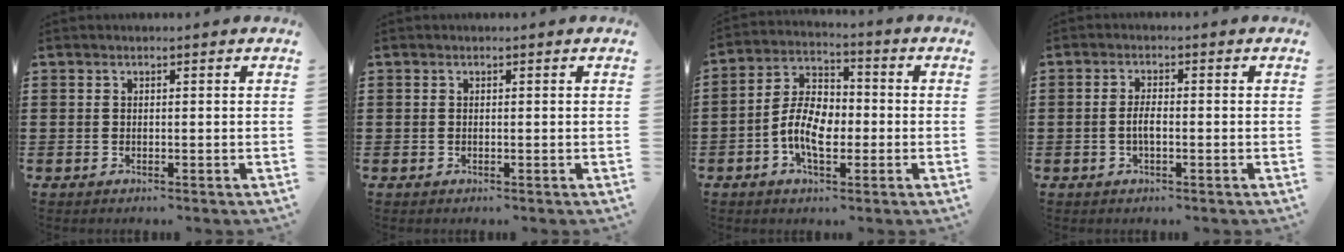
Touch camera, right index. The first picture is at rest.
{"total": 0.0}
{"total": 8.1, "force": [-2.1, 4.5, 6.3], "torque": [-0.146, 0.006, -0.047]}
{"total": 2.4, "force": [-0.6, 0.8, 2.2], "torque": [-0.047, 0.000, -0.013]}